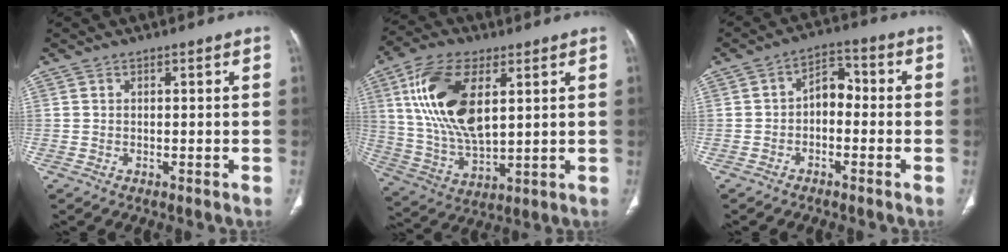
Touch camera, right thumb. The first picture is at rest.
{"total": 17.7, "force": [5.4, 8.6, 14.5], "torque": [-0.281, -0.015, 0.108]}
{"total": 5.6, "force": [-1.1, 3.8, 4.0], "torque": [-0.046, 0.033, -0.031]}